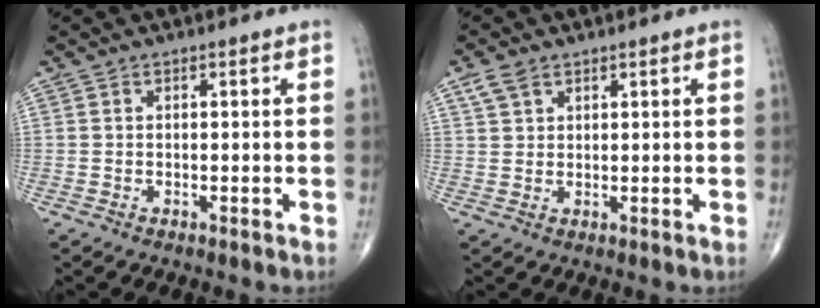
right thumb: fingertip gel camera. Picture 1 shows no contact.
{"total": 3.3, "force": [1.9, 2.1, 1.7], "torque": [-0.033, 0.003, 0.044]}